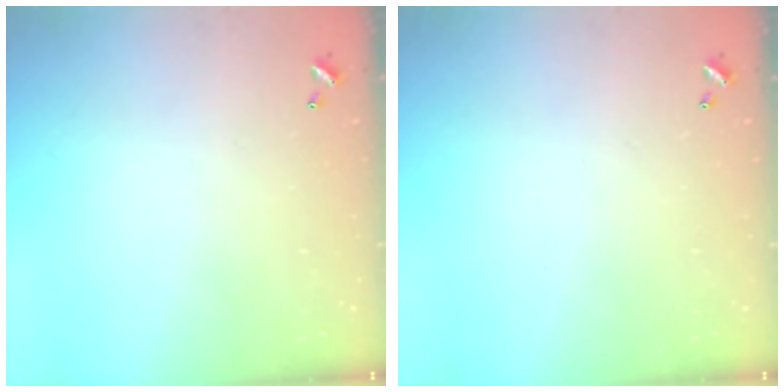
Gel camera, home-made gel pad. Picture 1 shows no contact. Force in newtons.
{"total": 0.0}